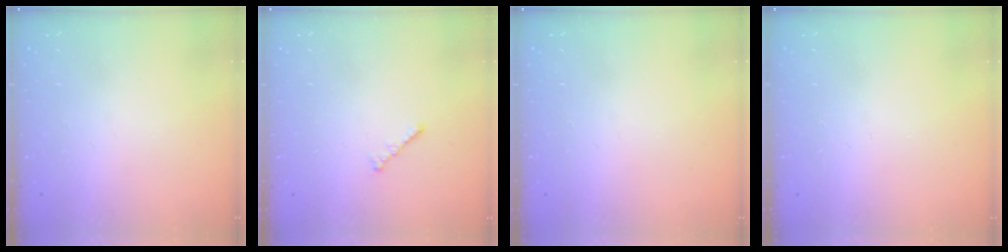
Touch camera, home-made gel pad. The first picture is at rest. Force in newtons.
{"total": 1.9, "press": 1.8, "slide": 0.5}
{"total": 0.0}
{"total": 0.0}